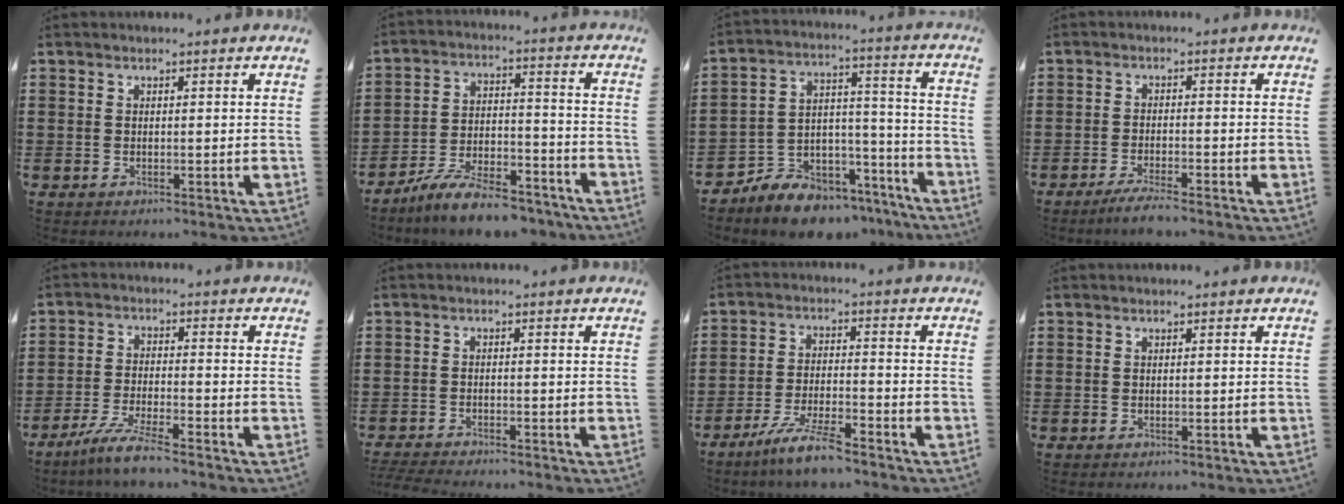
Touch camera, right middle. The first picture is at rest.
{"total": 9.2, "force": [-8.2, 1.5, 3.8], "torque": [-0.072, 0.019, -0.158]}
{"total": 8.4, "force": [-7.9, 2.8, 0.9], "torque": [-0.015, 0.028, -0.151]}
{"total": 2.5, "force": [-2.1, 0.0, 1.4], "torque": [-0.023, 0.002, -0.038]}
{"total": 5.6, "force": [-4.8, -0.2, 3.0], "torque": [-0.068, -0.016, -0.091]}
{"total": 2.4, "force": [-2.4, 0.0, 0.3], "torque": [-0.014, -0.003, -0.052]}
{"total": 6.7, "force": [-5.6, 0.3, 3.6], "torque": [-0.083, -0.011, -0.109]}
{"total": 0.0}